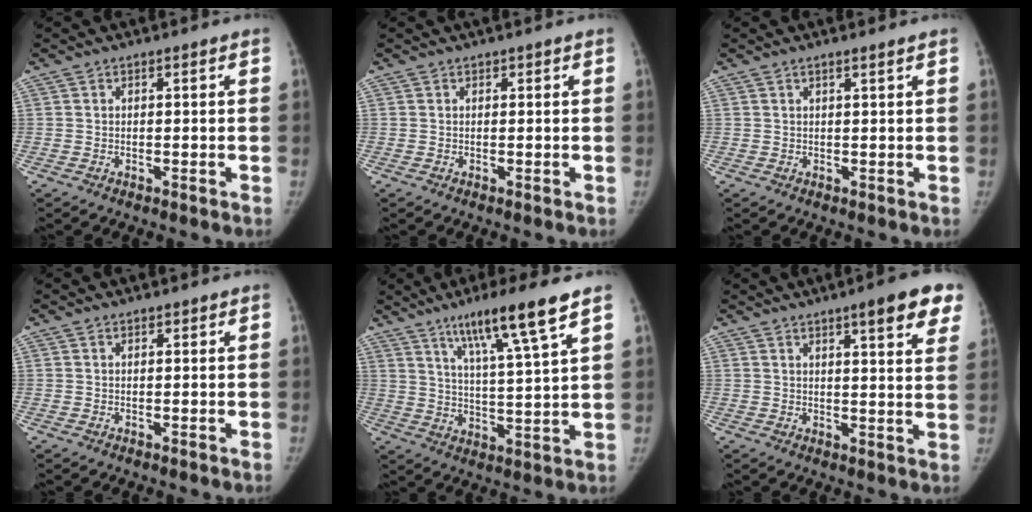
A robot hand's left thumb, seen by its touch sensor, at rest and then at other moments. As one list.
[{"total": 0.8, "force": [0.5, 0.3, 0.5], "torque": [-0.003, 0.005, 0.008]}, {"total": 1.4, "force": [1.0, -0.1, 1.0], "torque": [-0.019, -0.001, 0.019]}, {"total": 0.6, "force": [0.4, 0.3, 0.4], "torque": [-0.004, -0.001, 0.005]}, {"total": 13.1, "force": [8.0, 0.5, 10.3], "torque": [-0.173, -0.038, 0.136]}, {"total": 11.8, "force": [7.1, 2.3, 9.2], "torque": [-0.090, -0.028, 0.082]}]